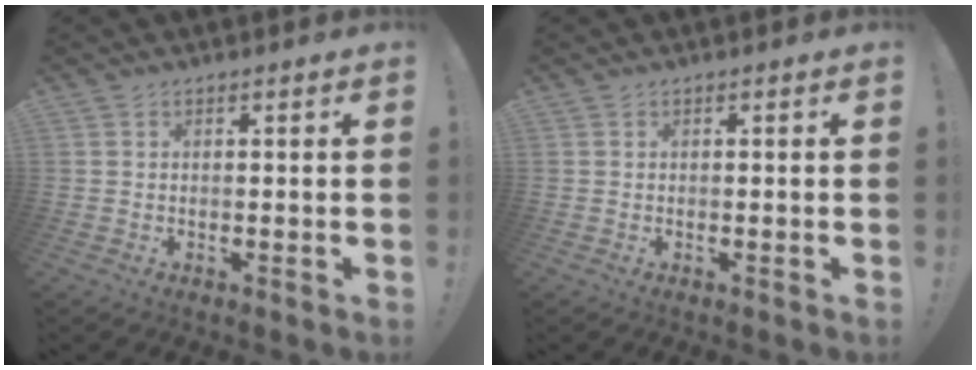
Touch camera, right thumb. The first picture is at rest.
{"total": 0.0}